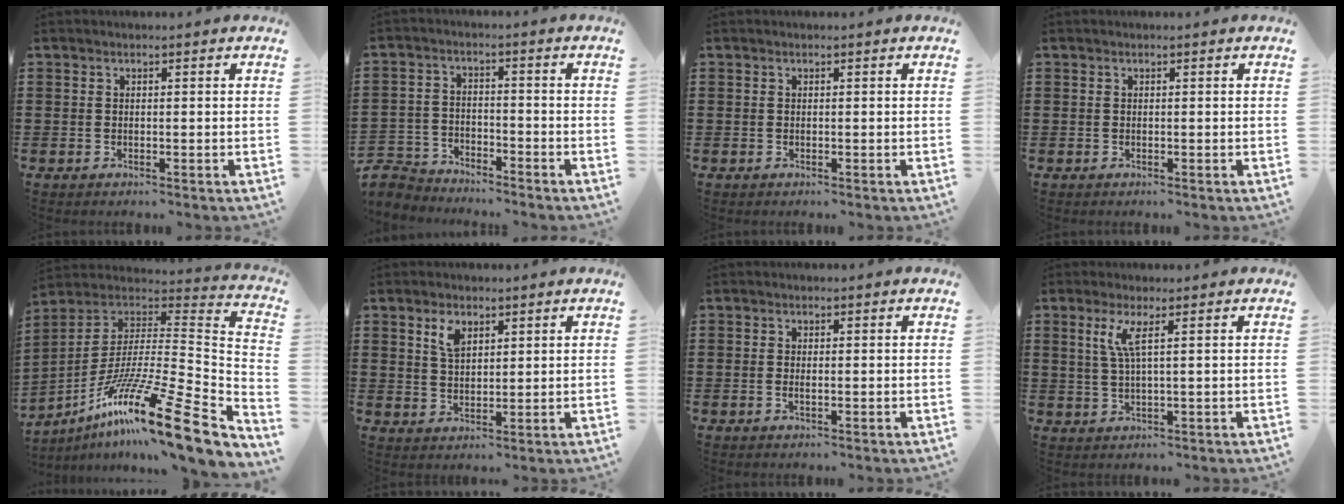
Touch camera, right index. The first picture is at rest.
{"total": 4.3, "force": [-4.2, 0.9, -0.3], "torque": [-0.015, 0.000, -0.095]}
{"total": 0.0}
{"total": 0.0}
{"total": 18.9, "force": [-12.2, 1.6, 14.4], "torque": [-0.254, 0.009, -0.221]}
{"total": 3.7, "force": [2.2, 1.9, 2.3], "torque": [-0.046, 0.004, 0.039]}
{"total": 0.7, "force": [-0.1, 0.2, 0.6], "torque": [-0.012, -0.002, -0.002]}
{"total": 3.8, "force": [1.3, 0.0, 3.6], "torque": [-0.083, -0.005, 0.018]}